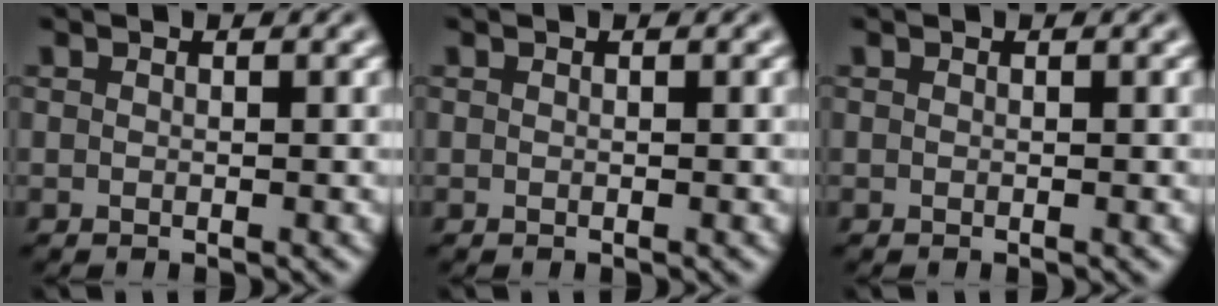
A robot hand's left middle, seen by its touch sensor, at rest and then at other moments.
{"total": 0.0}
{"total": 0.0}